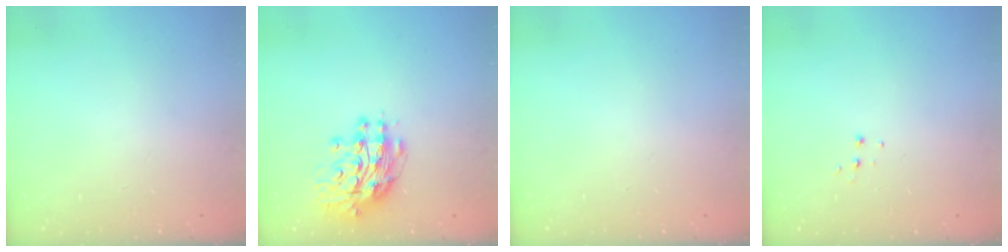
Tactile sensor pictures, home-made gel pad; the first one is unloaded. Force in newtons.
{"total": 12.2, "press": 12.1, "slide": 1.1}
{"total": 0.0}
{"total": 3.9, "press": 3.9, "slide": 0.4}